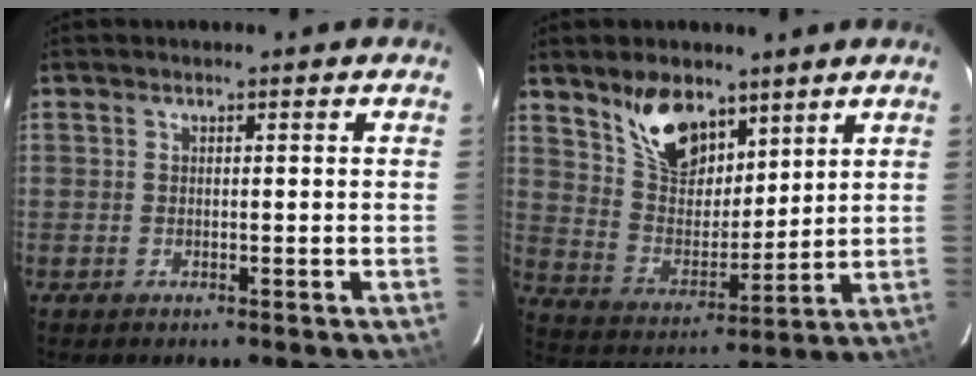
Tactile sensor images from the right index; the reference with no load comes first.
{"total": 12.2, "force": [8.2, 6.5, 6.4], "torque": [-0.115, 0.008, 0.162]}